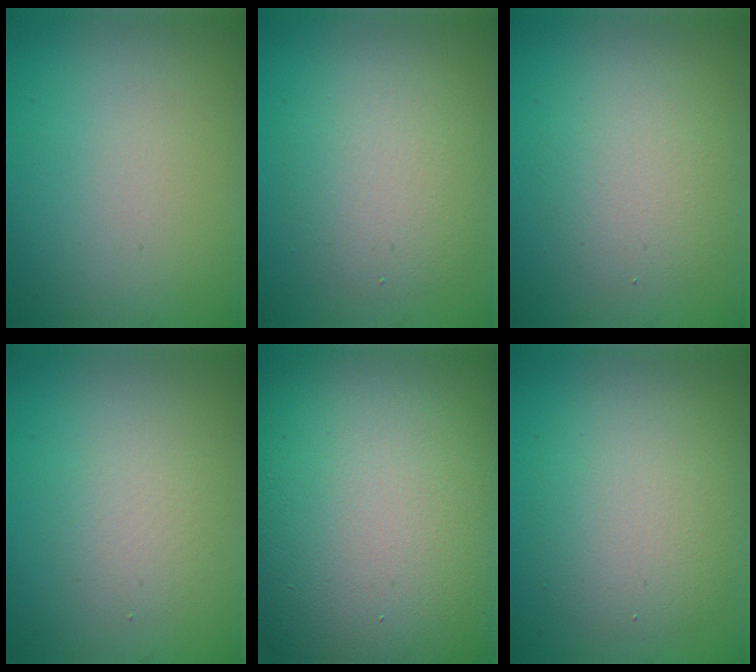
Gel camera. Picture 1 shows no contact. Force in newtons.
{"total": 3.9, "press": 3.9, "slide": 0.5}
{"total": 3.7, "press": 3.7, "slide": 0.3}
{"total": 2.2, "press": 2.2, "slide": 0.3}
{"total": 20.4, "press": 20.4, "slide": 1.1}
{"total": 4.9, "press": 4.9, "slide": 0.2}